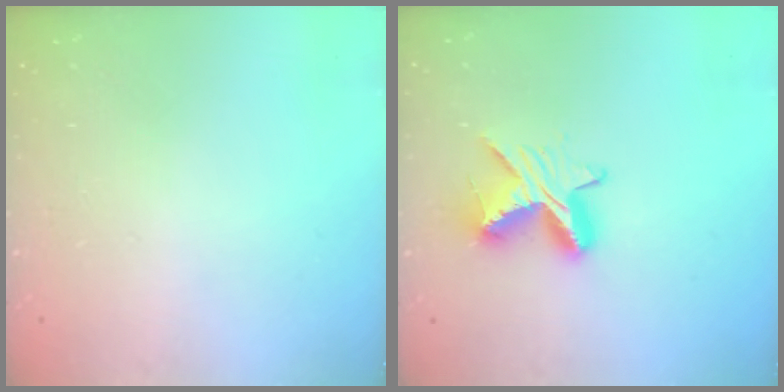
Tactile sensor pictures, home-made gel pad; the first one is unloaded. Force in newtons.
{"total": 9.7, "press": 9.7, "slide": 0.6}